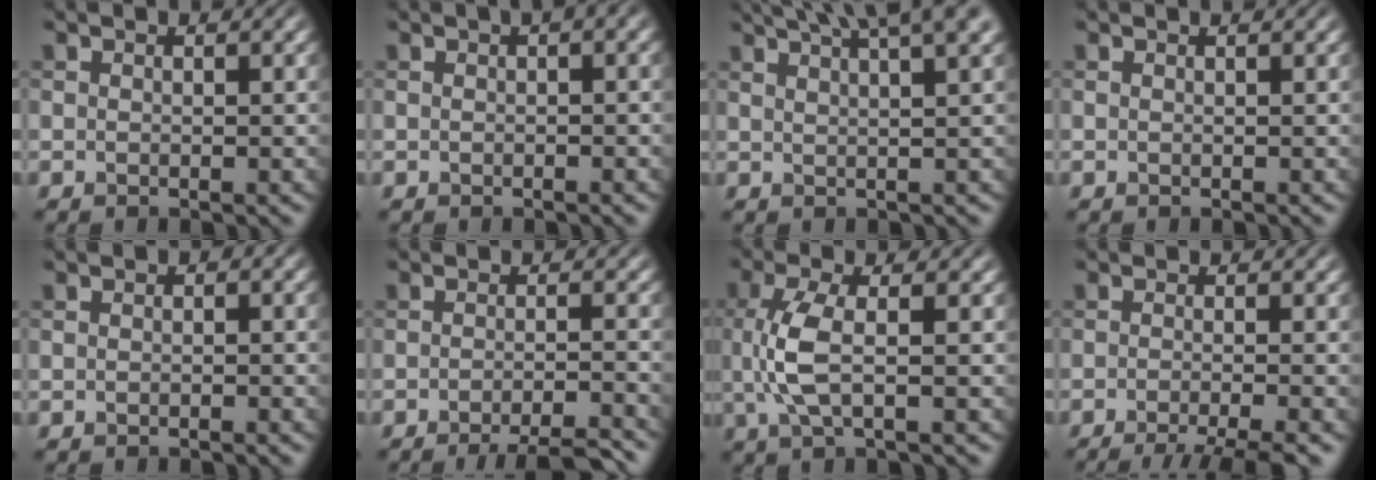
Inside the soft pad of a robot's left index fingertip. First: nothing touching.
{"total": 2.1, "force": [0.8, 0.4, 1.9], "torque": [-0.026, 0.007, 0.004]}
{"total": 9.3, "force": [6.4, 2.6, 6.3], "torque": [-0.053, 0.044, 0.052]}
{"total": 0.8, "force": [0.6, 0.3, 0.5], "torque": [-0.004, 0.004, 0.001]}
{"total": 0.9, "force": [-0.1, 0.4, 0.8], "torque": [-0.011, 0.001, -0.003]}
{"total": 5.9, "force": [-4.5, 0.9, 3.7], "torque": [-0.049, -0.007, -0.064]}
{"total": 4.1, "force": [0.1, 1.3, 3.9], "torque": [-0.097, -0.002, 0.002]}
{"total": 5.8, "force": [-3.6, 1.2, 4.4], "torque": [-0.047, -0.006, -0.059]}